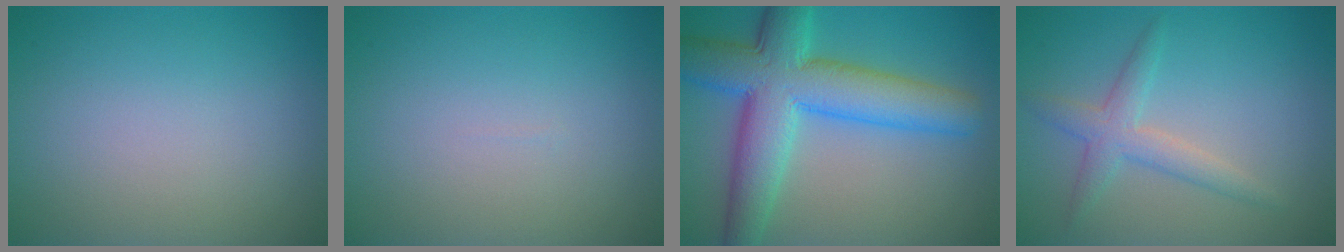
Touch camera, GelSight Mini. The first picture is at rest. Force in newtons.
{"total": 0.0}
{"total": 9.9, "press": 9.9, "slide": 0.3}
{"total": 2.7, "press": 2.7, "slide": 0.1}